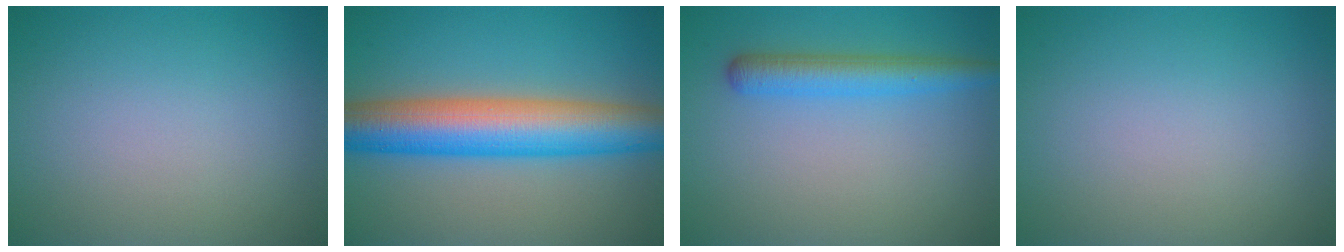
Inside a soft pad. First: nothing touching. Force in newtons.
{"total": 9.8, "press": 9.8, "slide": 0.1}
{"total": 3.4, "press": 3.4, "slide": 0.2}
{"total": 0.0}